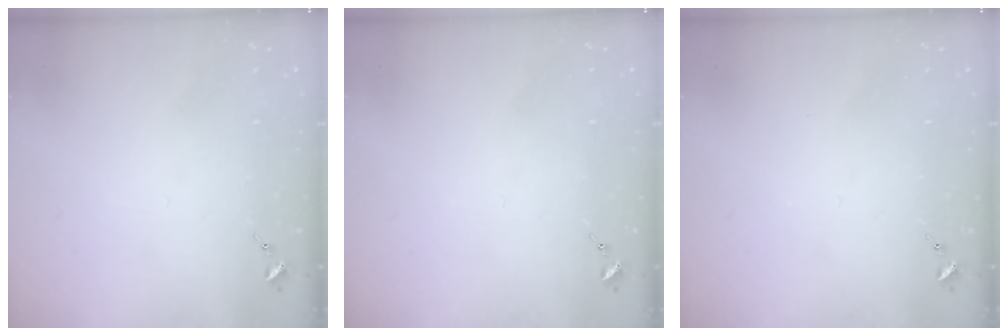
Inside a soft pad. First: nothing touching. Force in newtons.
{"total": 0.0}
{"total": 0.0}